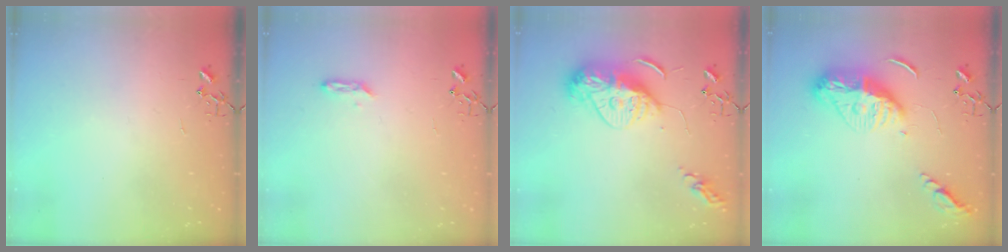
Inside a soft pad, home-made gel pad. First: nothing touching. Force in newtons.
{"total": 4.1, "press": 4.0, "slide": 0.6}
{"total": 12.9, "press": 12.8, "slide": 1.3}
{"total": 14.6, "press": 14.5, "slide": 1.2}